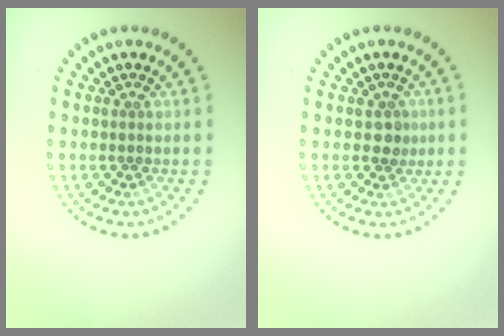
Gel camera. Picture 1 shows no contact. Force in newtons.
{"total": 1.4, "press": 1.2, "slide": 0.6}